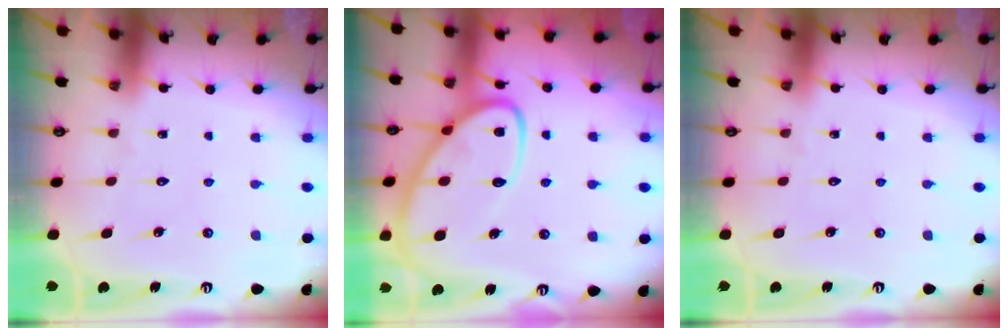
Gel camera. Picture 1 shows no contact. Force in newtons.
{"total": 13.3, "press": 13.3, "slide": 1.0}
{"total": 0.0}